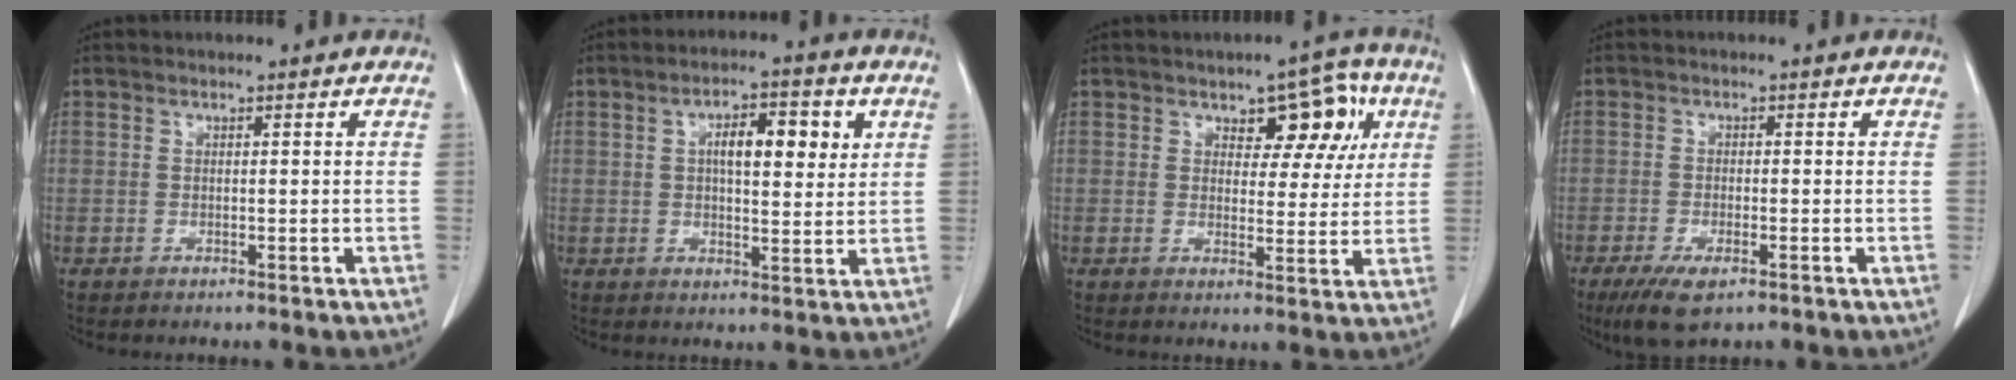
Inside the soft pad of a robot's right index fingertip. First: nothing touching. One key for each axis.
{"total": 8.0, "fx": 2.4, "fy": 2.7, "fz": 7.1, "tx": -0.114, "ty": 0.011, "tz": 0.036}
{"total": 7.5, "fx": 3.2, "fy": 4.0, "fz": 5.5, "tx": -0.055, "ty": 0.019, "tz": 0.041}
{"total": 5.3, "fx": -3.1, "fy": 1.6, "fz": 4.0, "tx": -0.076, "ty": -0.012, "tz": -0.047}